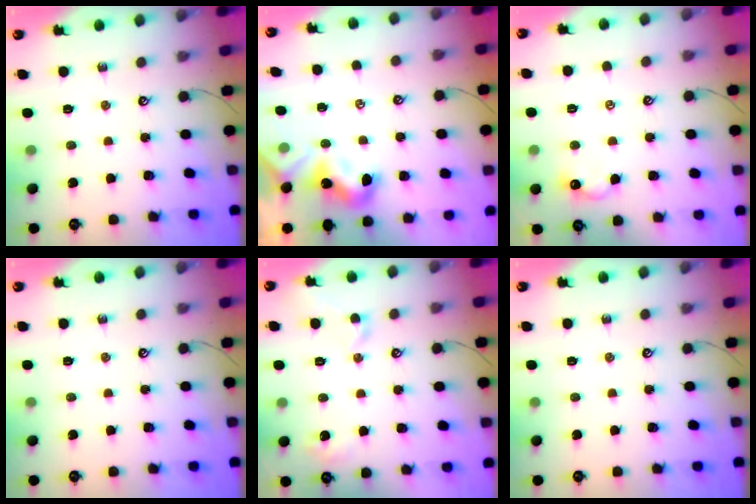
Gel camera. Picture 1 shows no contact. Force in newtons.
{"total": 2.1, "press": 2.0, "slide": 0.4}
{"total": 0.6, "press": 0.2, "slide": 0.6}
{"total": 0.0}
{"total": 2.9, "press": 2.8, "slide": 0.7}
{"total": 0.0}